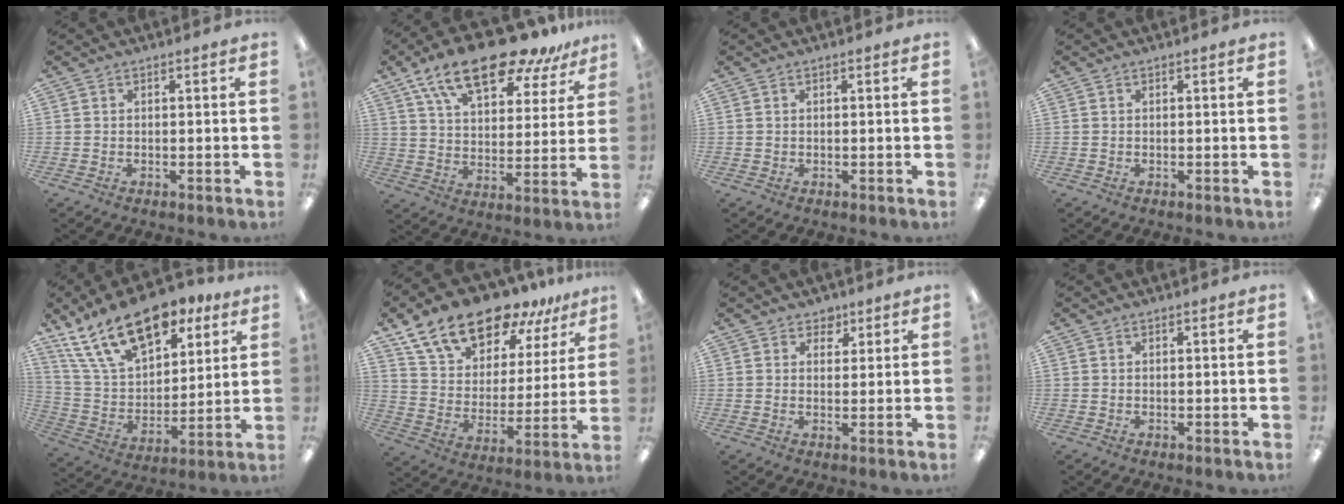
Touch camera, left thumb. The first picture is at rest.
{"total": 19.9, "force": [14.2, 7.8, 11.6], "torque": [-0.199, -0.079, 0.243]}
{"total": 0.0}
{"total": 0.0}
{"total": 21.8, "force": [13.8, 11.3, 12.6], "torque": [-0.218, -0.062, 0.249]}
{"total": 18.9, "force": [15.0, 8.2, 8.1], "torque": [-0.161, -0.093, 0.268]}
{"total": 3.1, "force": [2.2, 2.1, 0.4], "torque": [0.009, -0.010, 0.035]}
{"total": 0.0}